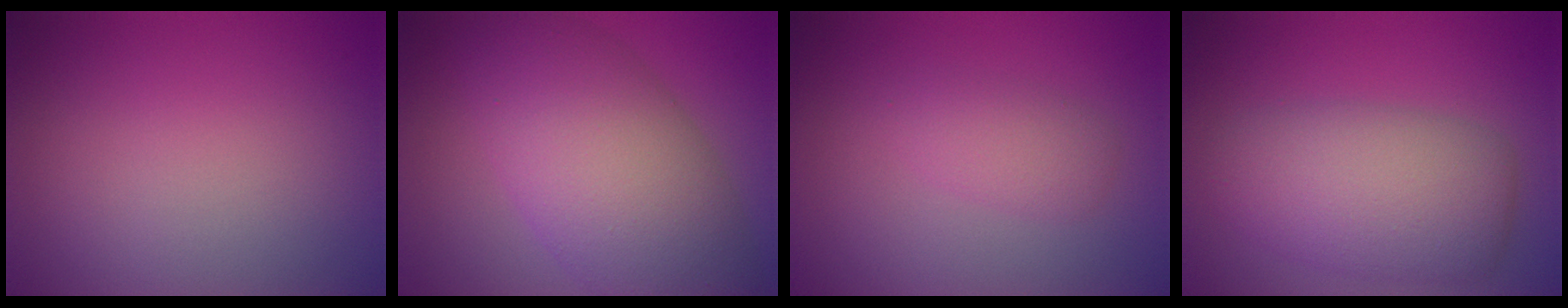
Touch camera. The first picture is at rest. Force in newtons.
{"total": 9.9, "press": 9.9, "slide": 0.4}
{"total": 2.1, "press": 2.1, "slide": 0.1}
{"total": 7.0, "press": 6.9, "slide": 0.4}